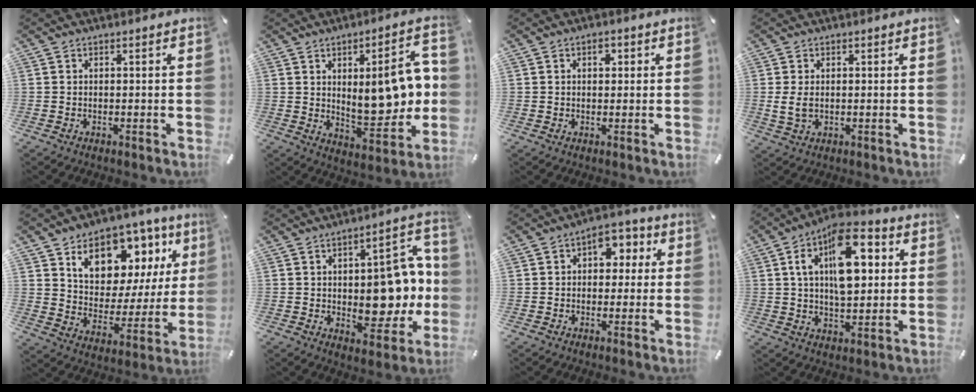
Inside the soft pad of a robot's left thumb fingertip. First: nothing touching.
{"total": 18.2, "force": [3.2, 8.6, 15.8], "torque": [-0.187, -0.013, 0.055]}
{"total": 2.4, "force": [0.6, 1.9, 1.3], "torque": [-0.004, -0.002, 0.003]}
{"total": 3.6, "force": [0.1, 2.4, 2.7], "torque": [-0.057, -0.002, -0.002]}
{"total": 13.4, "force": [8.4, 9.1, 5.2], "torque": [-0.086, -0.062, 0.149]}
{"total": 17.6, "force": [-0.9, 10.1, 14.4], "torque": [-0.176, -0.004, -0.005]}
{"total": 6.9, "force": [1.3, 5.6, 3.8], "torque": [-0.045, -0.003, 0.016]}
{"total": 17.8, "force": [5.6, 9.7, 13.9], "torque": [-0.216, -0.007, 0.096]}